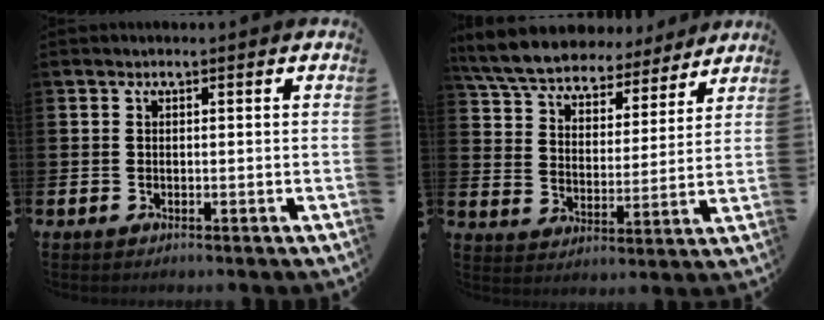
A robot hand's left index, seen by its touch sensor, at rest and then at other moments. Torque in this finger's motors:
{"motor_torque": [0.90, -1.23, -0.41, 0.21]}